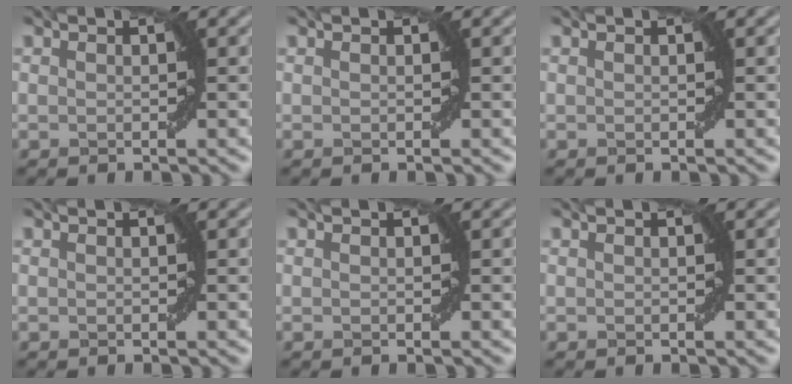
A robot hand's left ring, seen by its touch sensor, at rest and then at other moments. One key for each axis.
{"total": 0.0}
{"total": 0.0}
{"total": 0.0}
{"total": 0.0}
{"total": 0.0}